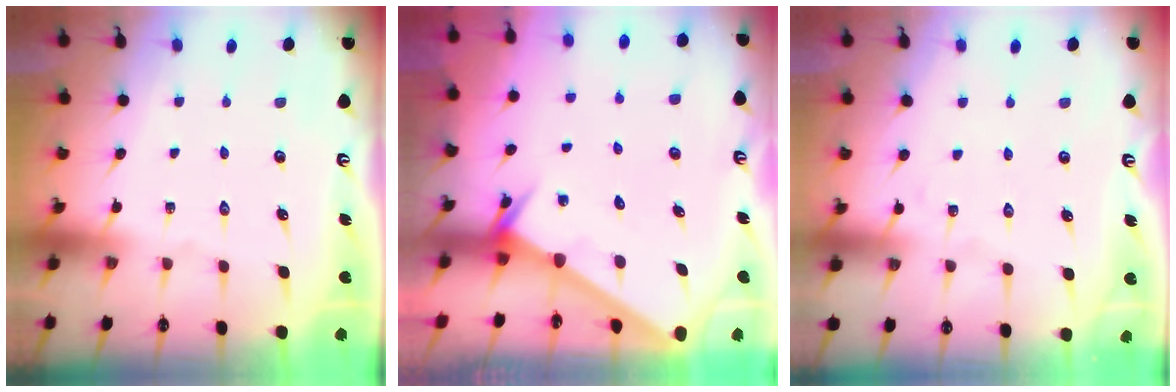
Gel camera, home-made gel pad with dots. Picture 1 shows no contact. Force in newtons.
{"total": 2.7, "press": 2.7, "slide": 0.1}
{"total": 3.4, "press": 3.3, "slide": 0.4}